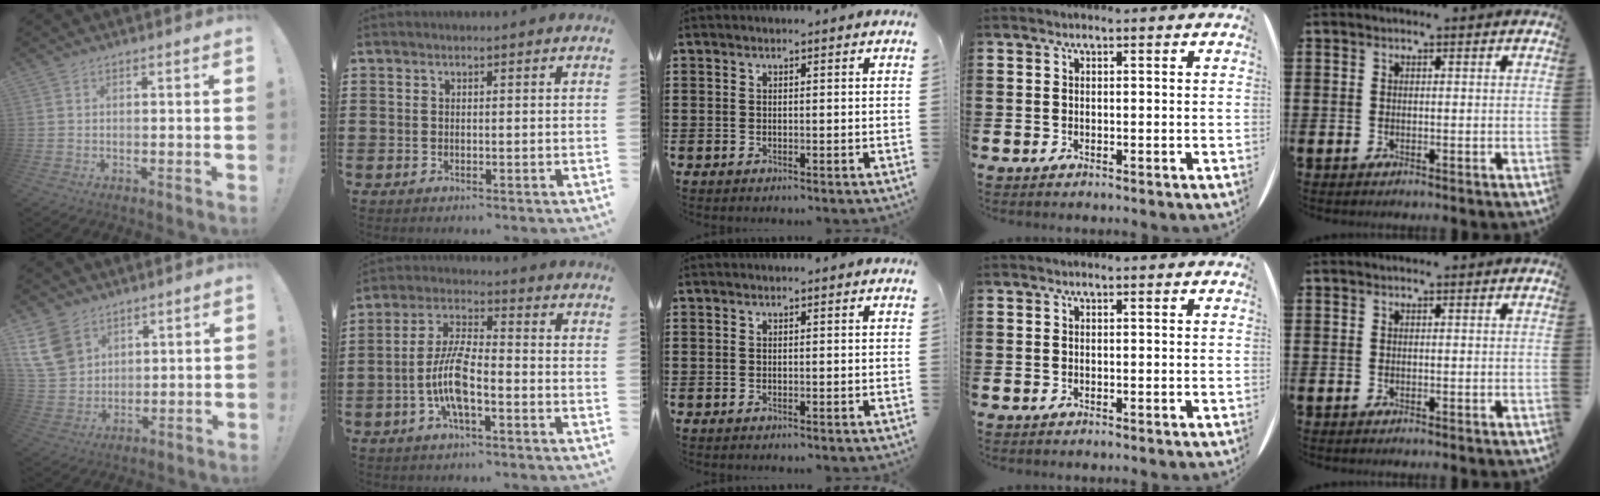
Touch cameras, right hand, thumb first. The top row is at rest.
{"thumb": {"total": 12.5, "force": [6.9, 9.0, 5.4], "torque": [-0.101, -0.032, 0.142]}, "index": {"total": 8.4, "force": [-2.8, 2.5, 7.5], "torque": [-0.172, -0.009, -0.060]}}